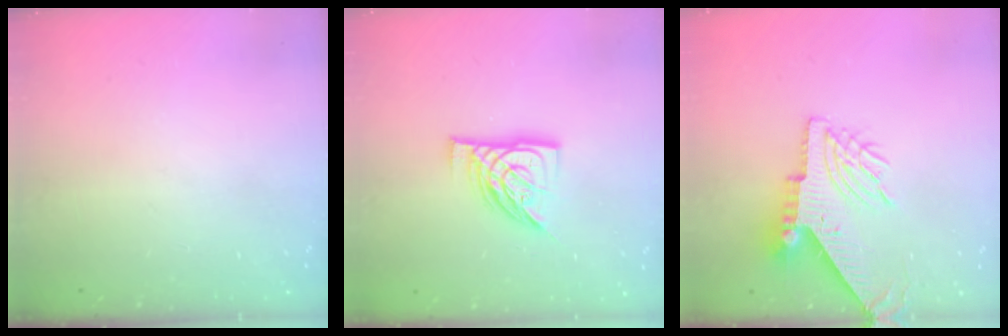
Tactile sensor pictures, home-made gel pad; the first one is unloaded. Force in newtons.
{"total": 13.0, "press": 13.0, "slide": 1.2}
{"total": 9.5, "press": 9.4, "slide": 1.3}